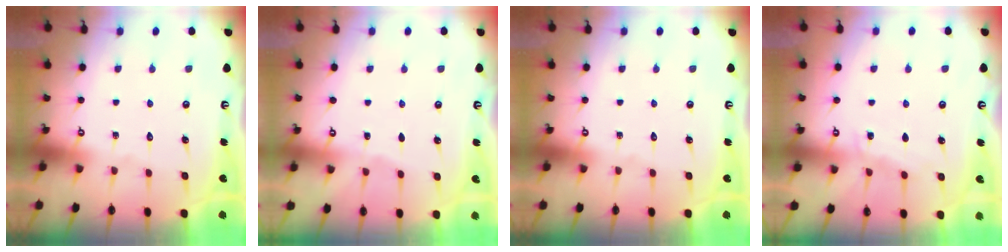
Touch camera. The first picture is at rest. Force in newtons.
{"total": 1.5, "press": 1.4, "slide": 0.2}
{"total": 0.0}
{"total": 5.4, "press": 5.4, "slide": 0.6}